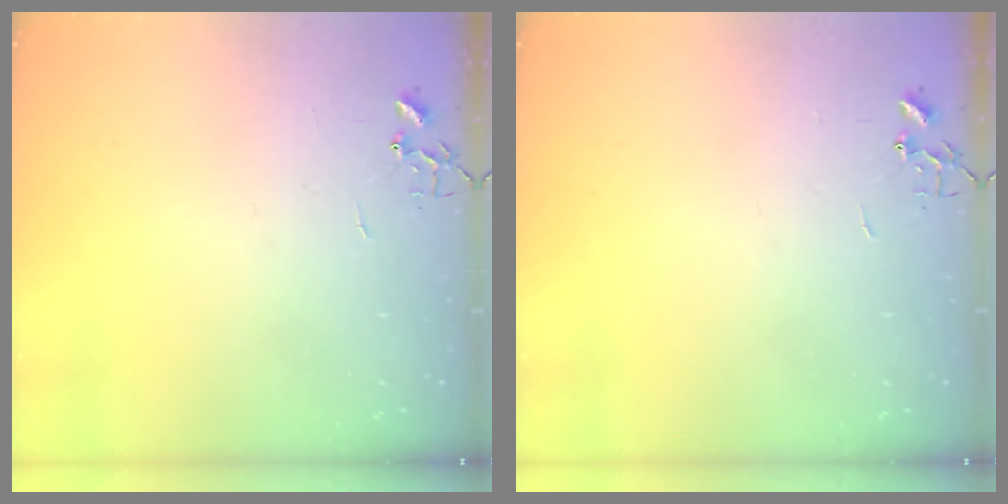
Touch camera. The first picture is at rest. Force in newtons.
{"total": 0.0}